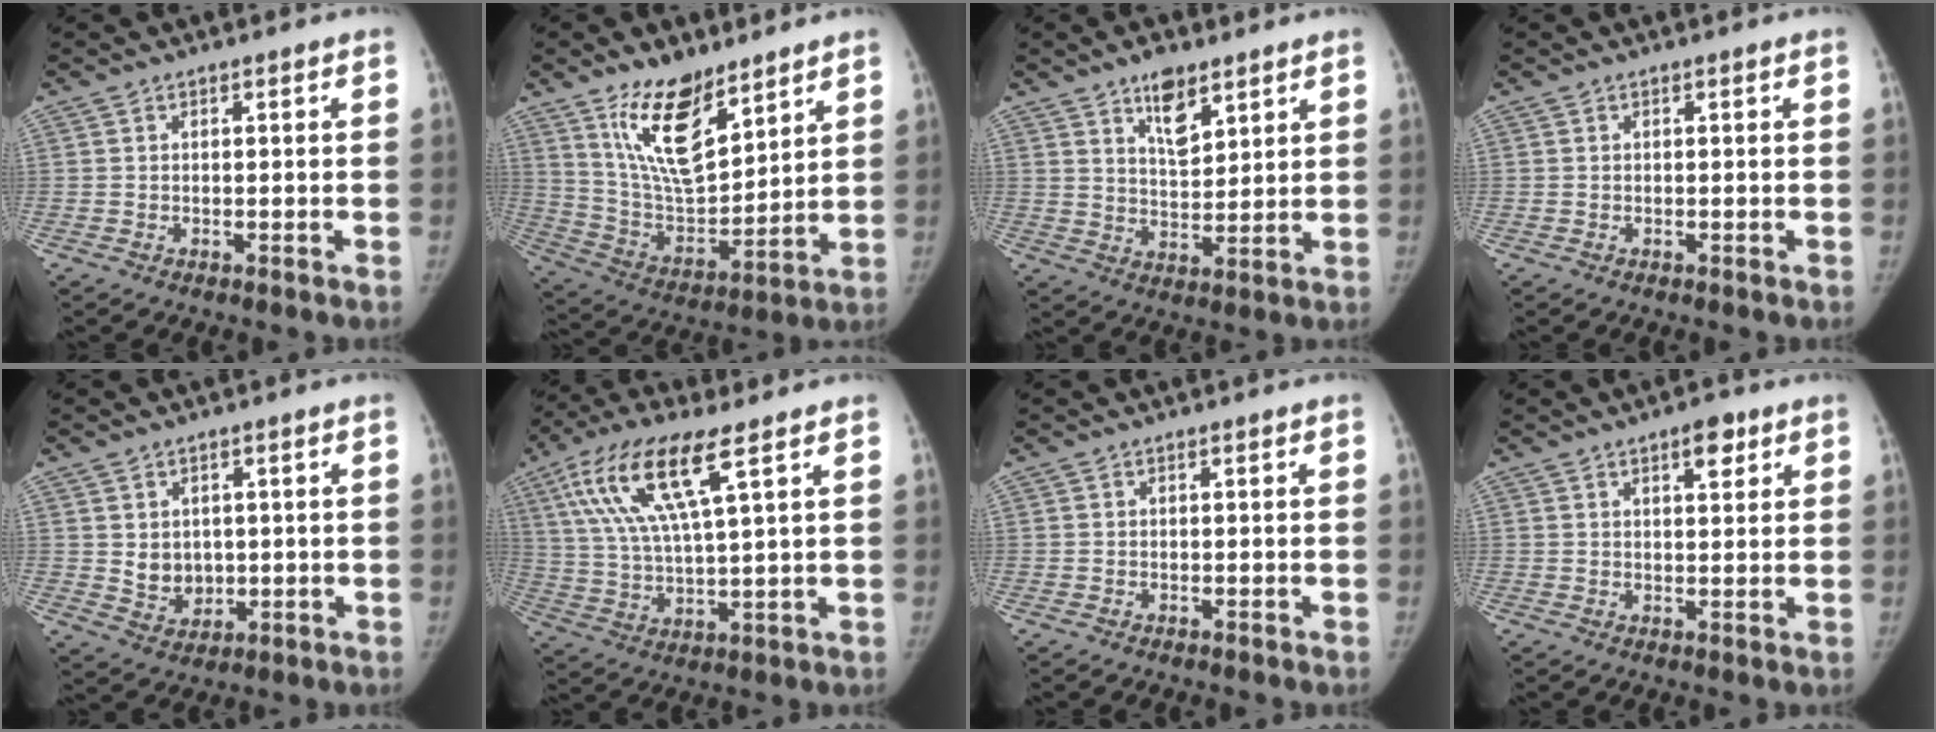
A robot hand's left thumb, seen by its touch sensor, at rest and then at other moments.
{"total": 16.4, "force": [10.5, 7.1, 10.5], "torque": [-0.145, -0.071, 0.206]}
{"total": 7.8, "force": [5.0, 3.5, 4.9], "torque": [-0.059, -0.035, 0.085]}
{"total": 0.0}
{"total": 5.5, "force": [0.6, 4.6, 3.0], "torque": [-0.026, -0.011, 0.026]}
{"total": 15.2, "force": [6.9, 3.6, 13.0], "torque": [-0.277, -0.012, 0.133]}
{"total": 0.0}
{"total": 4.5, "force": [2.5, 1.9, 3.1], "torque": [-0.031, -0.011, 0.034]}